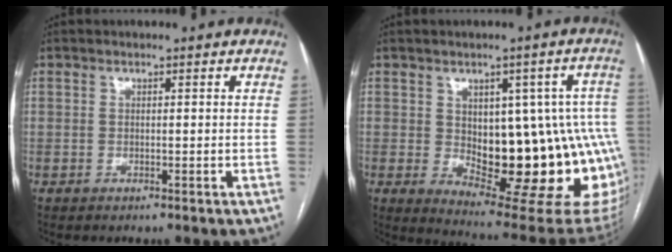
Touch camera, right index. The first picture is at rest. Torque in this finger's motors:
{"motor_torque": [2.14, 0.00, 0.78, 0.12]}